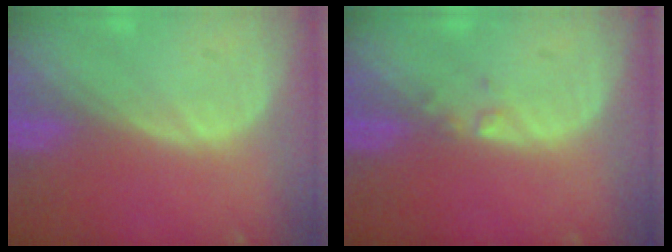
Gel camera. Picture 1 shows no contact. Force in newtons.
{"total": 0.9, "press": 0.9, "slide": 0.1}